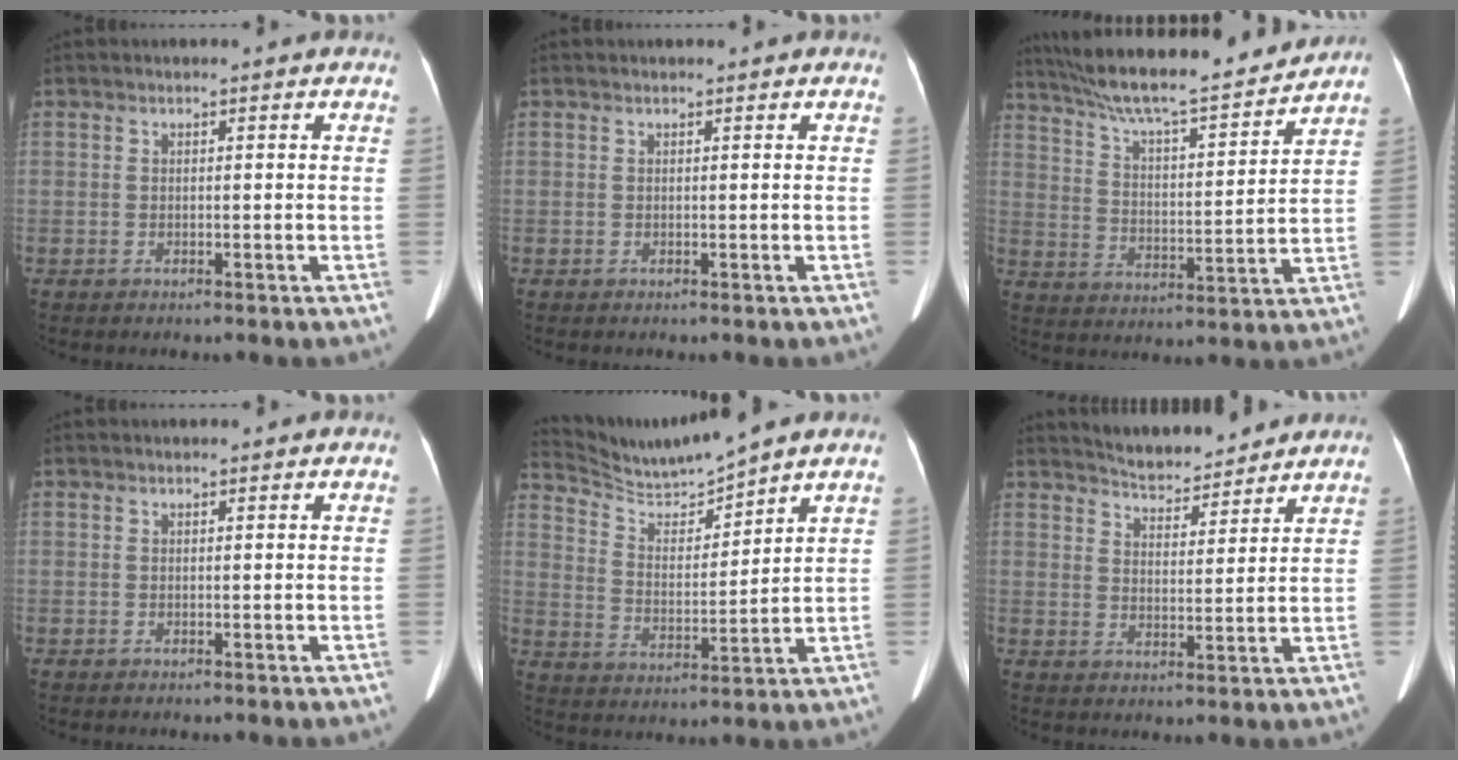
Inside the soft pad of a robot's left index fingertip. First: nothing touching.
{"total": 0.0}
{"total": 18.7, "force": [16.8, 0.8, 8.0], "torque": [-0.141, 0.002, 0.269]}
{"total": 0.0}
{"total": 8.7, "force": [8.5, -1.0, 1.7], "torque": [-0.050, -0.001, 0.175]}
{"total": 8.5, "force": [8.2, 1.5, 1.8], "torque": [-0.032, 0.009, 0.128]}